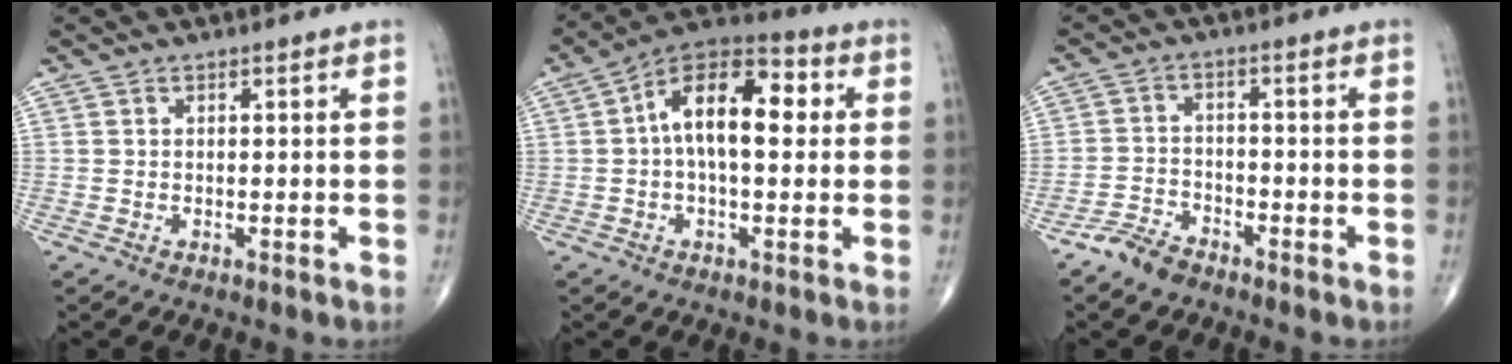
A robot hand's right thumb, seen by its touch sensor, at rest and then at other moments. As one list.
[{"total": 14.1, "force": [1.9, 7.2, 12.0], "torque": [-0.184, 0.037, 0.020]}, {"total": 4.6, "force": [-3.8, 2.2, 1.6], "torque": [-0.029, 0.015, -0.076]}]